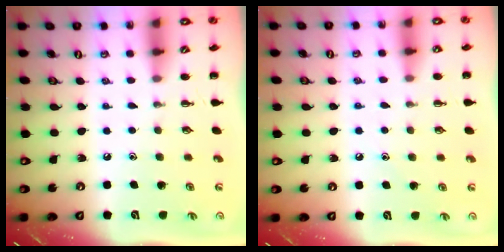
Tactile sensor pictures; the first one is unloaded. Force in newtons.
{"total": 7.8, "press": 7.4, "slide": 2.6}